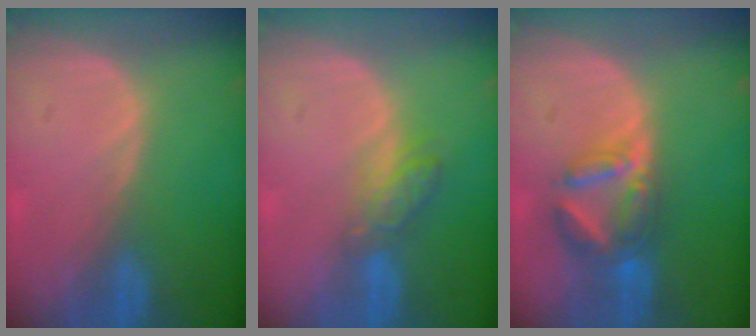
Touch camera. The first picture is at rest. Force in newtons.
{"total": 4.3, "press": 4.1, "slide": 1.1}
{"total": 7.2, "press": 6.3, "slide": 3.5}